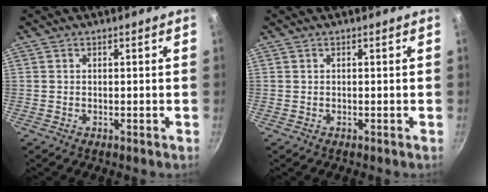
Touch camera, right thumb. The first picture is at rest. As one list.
[{"total": 0.0}]